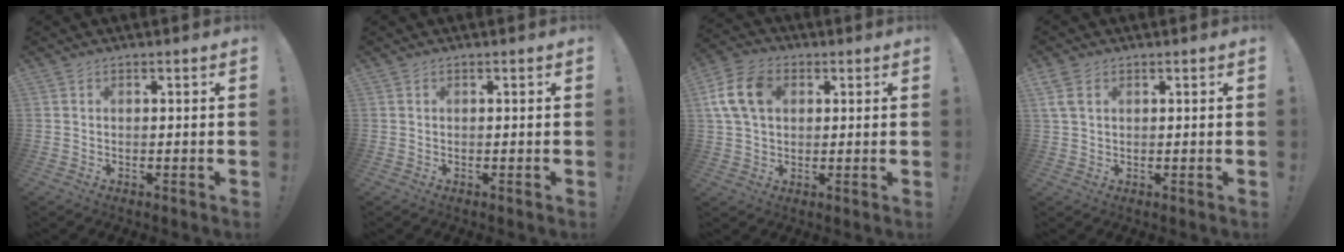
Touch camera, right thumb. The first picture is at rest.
{"total": 0.0}
{"total": 12.6, "force": [3.1, 8.9, 8.3], "torque": [-0.158, 0.014, 0.065]}
{"total": 4.2, "force": [1.9, 2.5, 2.9], "torque": [-0.057, 0.002, 0.039]}